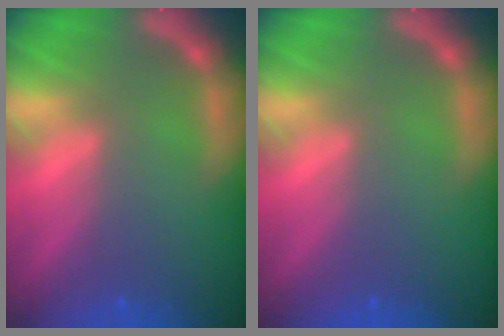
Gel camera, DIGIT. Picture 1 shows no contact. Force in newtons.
{"total": 0.0}